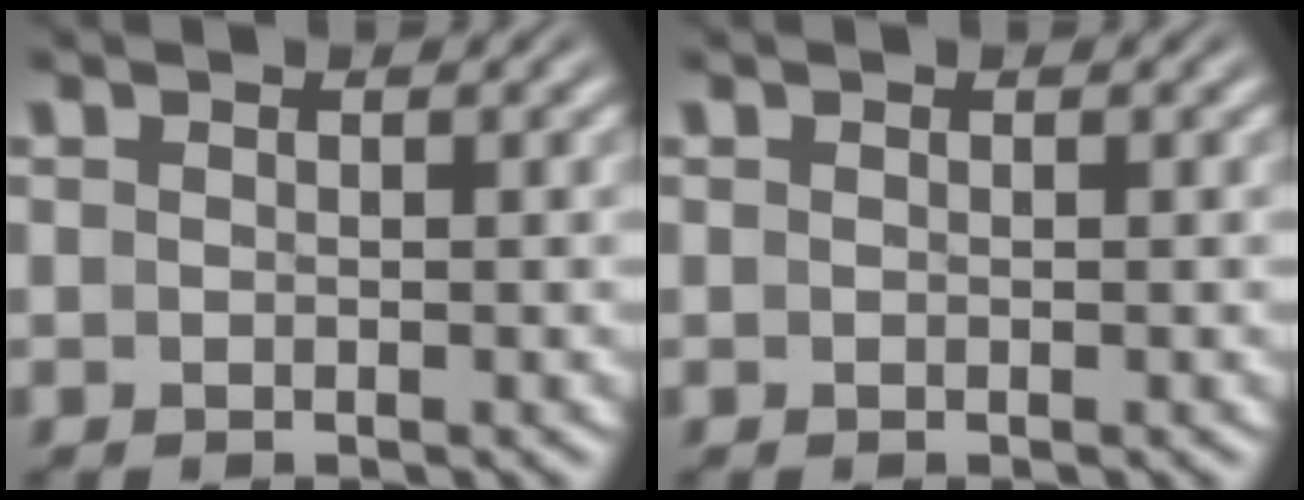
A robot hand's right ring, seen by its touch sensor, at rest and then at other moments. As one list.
[{"total": 0.0}]